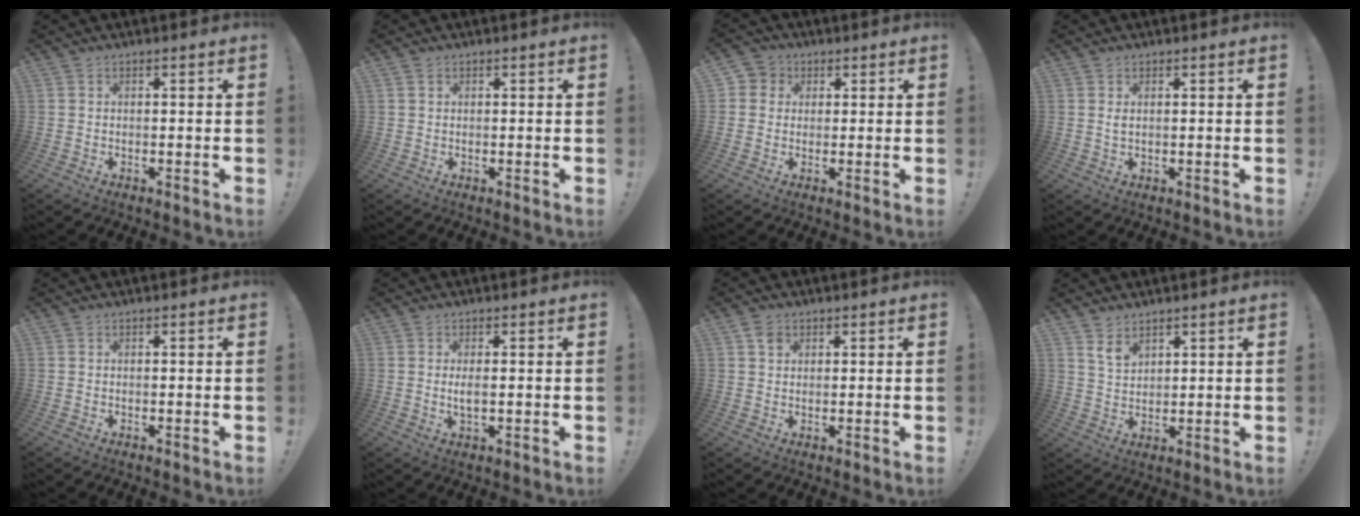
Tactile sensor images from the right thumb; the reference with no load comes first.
{"total": 0.8, "force": [0.3, 0.6, 0.3], "torque": [-0.007, 0.005, 0.007]}
{"total": 4.2, "force": [0.5, 4.0, 1.1], "torque": [-0.018, 0.005, 0.009]}
{"total": 1.3, "force": [0.5, 0.6, 1.0], "torque": [-0.020, 0.001, 0.008]}
{"total": 0.0}
{"total": 3.0, "force": [-0.1, 1.0, 2.8], "torque": [-0.048, -0.007, -0.005]}
{"total": 2.6, "force": [1.4, 1.8, 1.1], "torque": [-0.013, 0.000, 0.026]}
{"total": 4.7, "force": [3.4, 2.4, 2.0], "torque": [-0.035, -0.021, 0.063]}